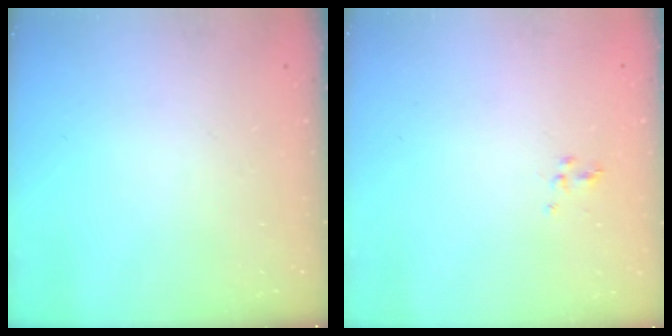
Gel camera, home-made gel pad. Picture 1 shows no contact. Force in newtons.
{"total": 2.5, "press": 2.2, "slide": 1.3}